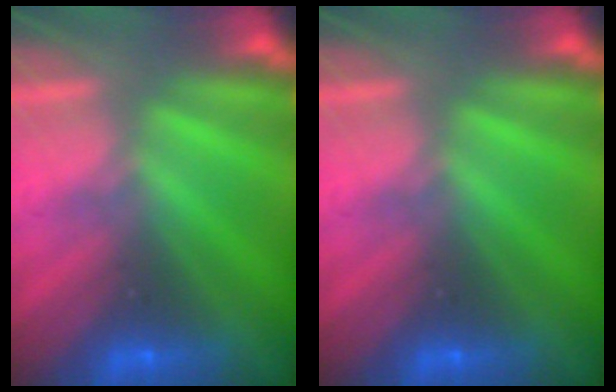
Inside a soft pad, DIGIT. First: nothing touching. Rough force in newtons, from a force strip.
{"total": 0.0}